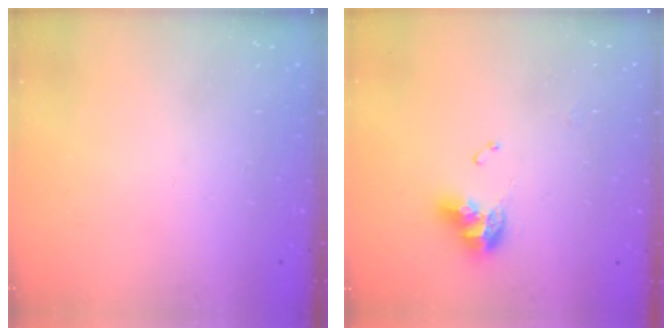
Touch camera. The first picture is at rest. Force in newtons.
{"total": 12.7, "press": 12.6, "slide": 1.3}